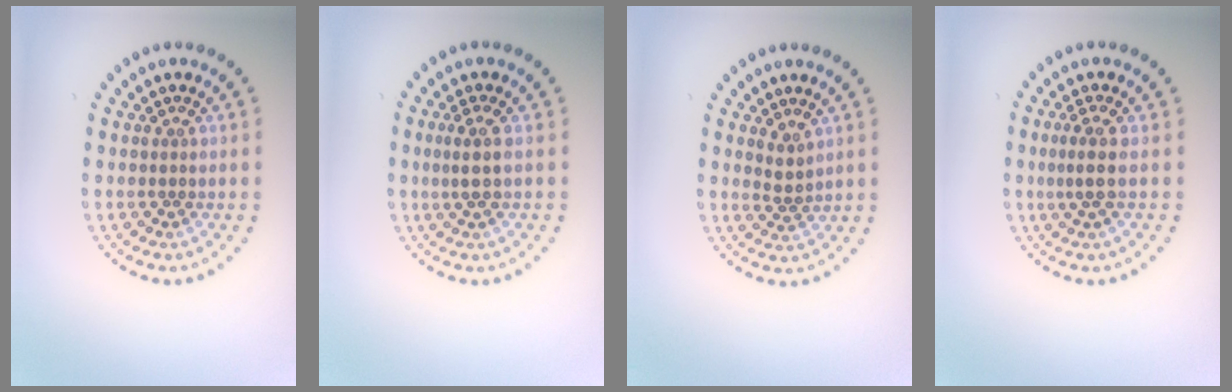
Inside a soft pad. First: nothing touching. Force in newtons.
{"total": 1.8, "press": 1.4, "slide": 1.2}
{"total": 1.4, "press": 1.0, "slide": 1.0}
{"total": 2.0, "press": 1.5, "slide": 1.4}